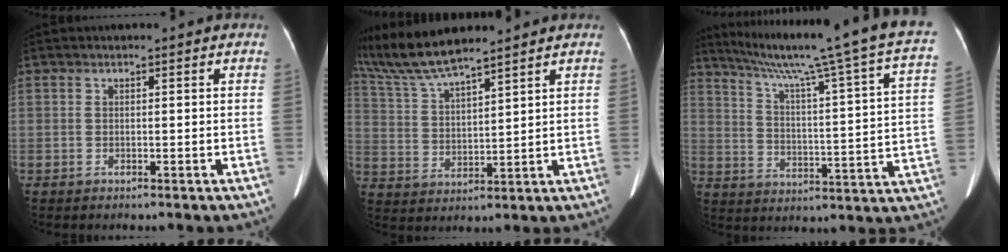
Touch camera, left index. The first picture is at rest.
{"total": 10.9, "force": [9.8, 0.4, 4.8], "torque": [-0.109, 0.015, 0.197]}
{"total": 26.1, "force": [20.8, -0.9, 15.8], "torque": [-0.247, -0.039, 0.276]}